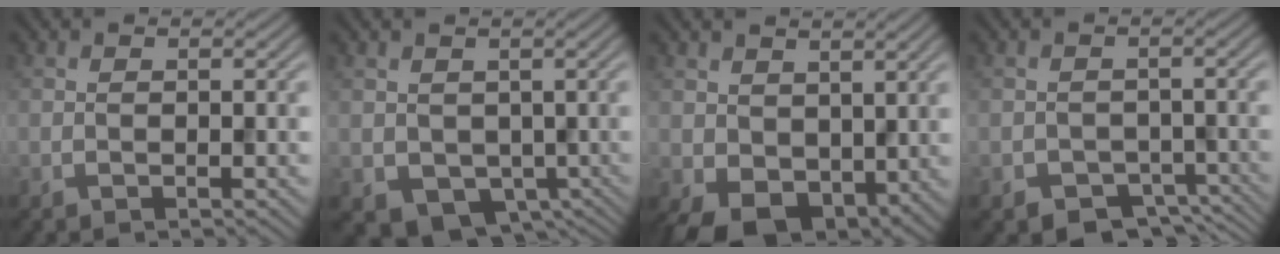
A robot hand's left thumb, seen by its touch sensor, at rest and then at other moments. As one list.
[{"total": 4.1, "force": [-0.6, 3.7, 1.9], "torque": [-0.042, -0.030, 0.004]}, {"total": 5.6, "force": [0.8, 4.4, 3.4], "torque": [-0.076, -0.028, 0.026]}, {"total": 3.7, "force": [-2.7, 2.3, 0.9], "torque": [-0.004, -0.019, -0.032]}]